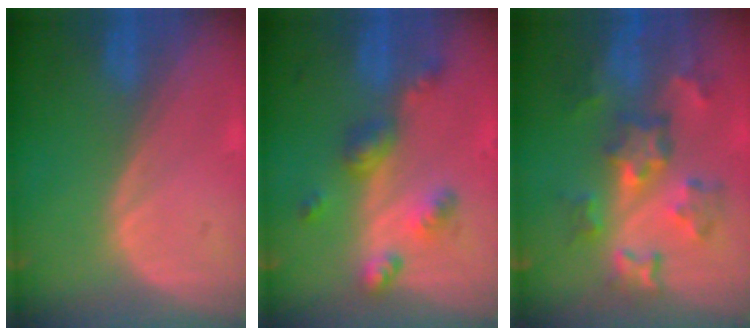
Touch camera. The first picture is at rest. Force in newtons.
{"total": 6.3, "press": 5.5, "slide": 3.1}
{"total": 8.8, "press": 7.8, "slide": 3.9}